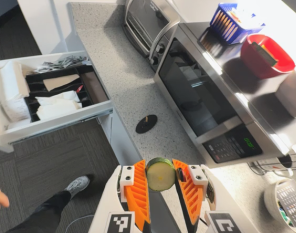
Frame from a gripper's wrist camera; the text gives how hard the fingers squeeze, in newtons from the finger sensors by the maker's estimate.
{"total": 8.4, "left": 8.3, "right": 8.5}